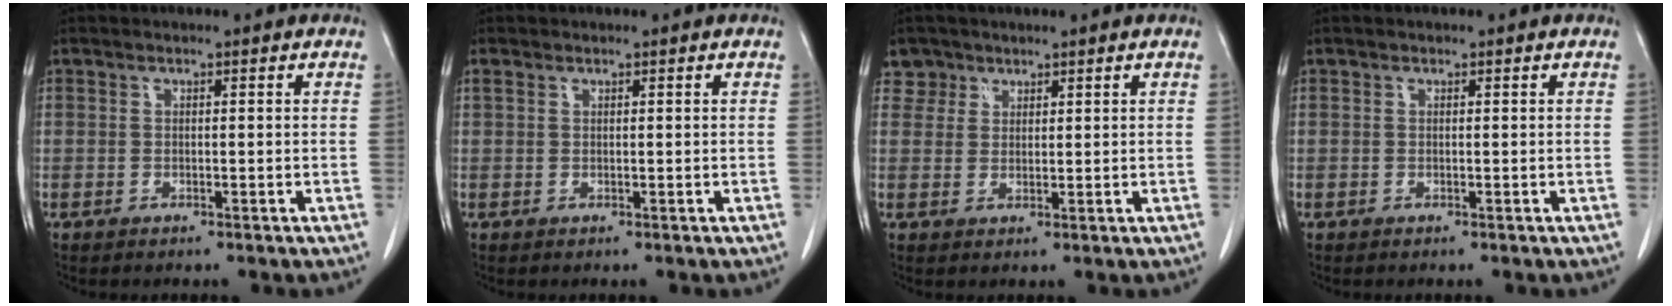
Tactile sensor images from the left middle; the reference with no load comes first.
{"total": 0.8, "force": [0.6, 0.5, 0.3], "torque": [-0.009, 0.010, 0.013]}
{"total": 3.0, "force": [2.0, 2.2, -0.5], "torque": [0.020, 0.002, 0.032]}
{"total": 0.0}